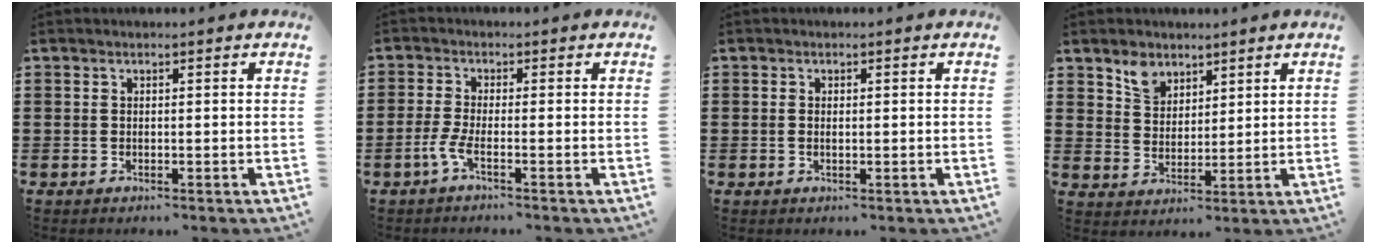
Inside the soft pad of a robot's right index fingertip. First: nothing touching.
{"total": 3.0, "force": [-1.8, 0.4, 2.4], "torque": [-0.063, -0.007, -0.040]}
{"total": 0.8, "force": [0.0, 0.4, 0.7], "torque": [-0.016, 0.000, -0.001]}
{"total": 4.5, "force": [3.4, 2.8, 1.0], "torque": [-0.026, 0.005, 0.064]}